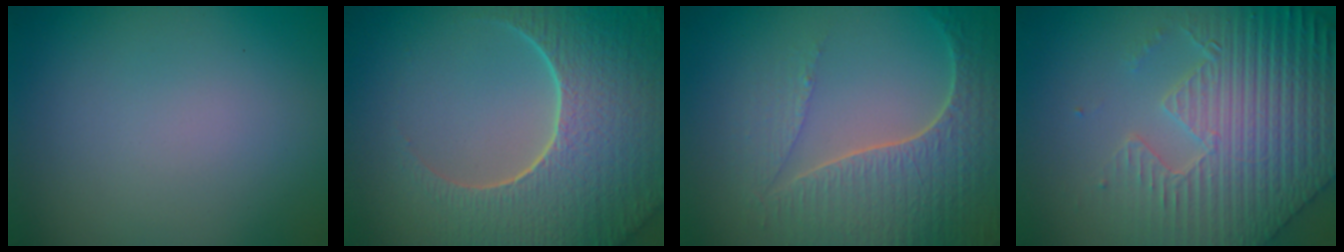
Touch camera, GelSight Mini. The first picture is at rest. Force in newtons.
{"total": 9.4, "press": 6.7, "slide": 6.6}
{"total": 6.6, "press": 5.1, "slide": 4.2}
{"total": 7.8, "press": 6.3, "slide": 4.7}